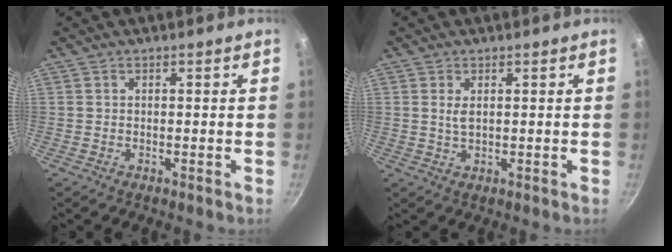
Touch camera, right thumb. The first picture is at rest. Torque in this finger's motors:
{"motor_torque": [-0.20, 0.29, -0.12, 0.20, -0.05]}